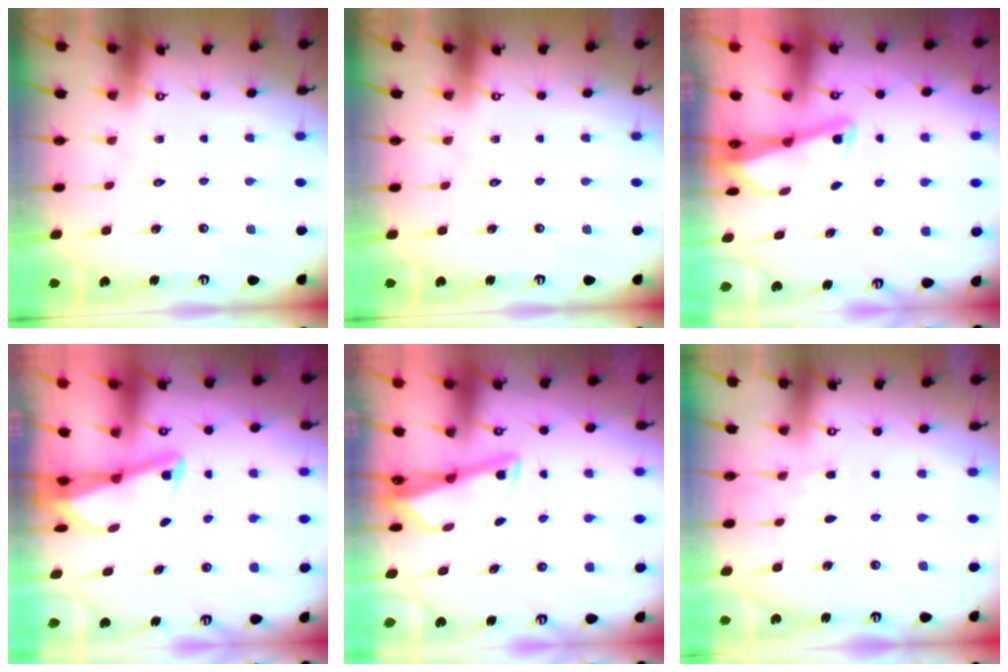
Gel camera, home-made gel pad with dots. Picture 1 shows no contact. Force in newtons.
{"total": 0.0}
{"total": 2.1, "press": 2.1, "slide": 0.3}
{"total": 2.7, "press": 2.6, "slide": 0.6}
{"total": 3.0, "press": 3.0, "slide": 0.3}
{"total": 4.0, "press": 3.9, "slide": 0.5}